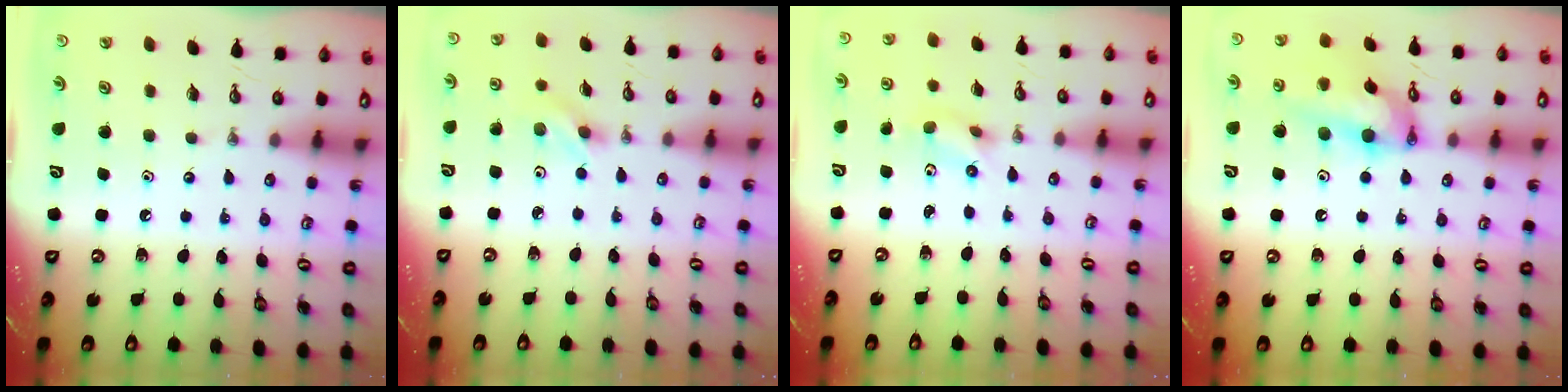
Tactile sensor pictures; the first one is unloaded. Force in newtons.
{"total": 2.9, "press": 2.6, "slide": 1.4}
{"total": 1.9, "press": 1.7, "slide": 0.7}
{"total": 16.2, "press": 15.4, "slide": 5.1}